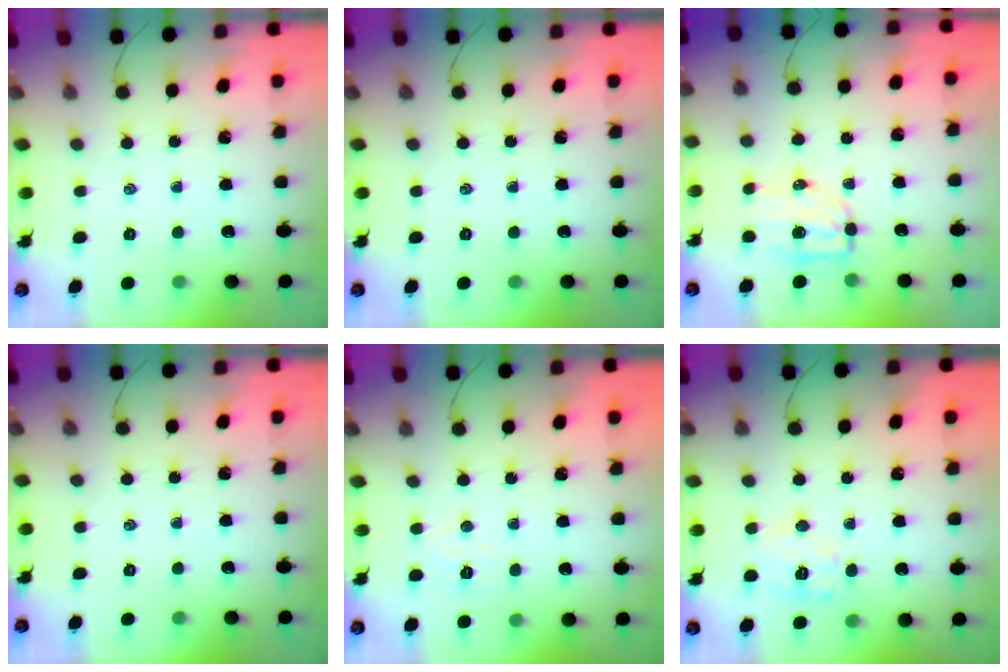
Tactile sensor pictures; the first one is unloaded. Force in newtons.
{"total": 0.0}
{"total": 6.4, "press": 6.3, "slide": 1.1}
{"total": 0.0}
{"total": 3.6, "press": 3.5, "slide": 0.8}
{"total": 9.5, "press": 9.5, "slide": 0.4}